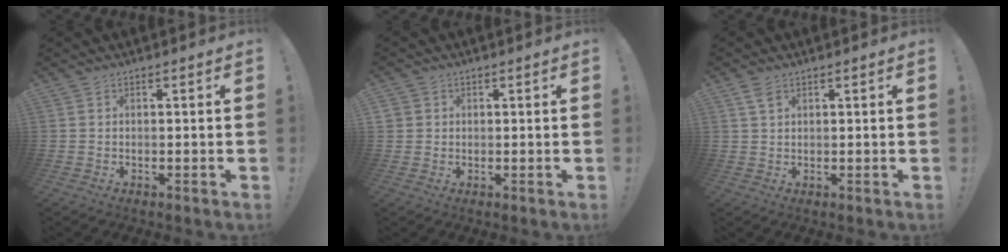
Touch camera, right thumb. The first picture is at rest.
{"total": 1.9, "force": [0.6, 1.8, 0.1], "torque": [0.005, -0.003, 0.010]}
{"total": 2.8, "force": [1.6, 1.3, 1.8], "torque": [-0.035, -0.001, 0.031]}